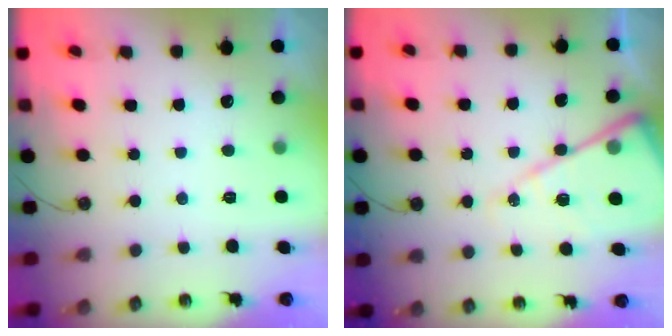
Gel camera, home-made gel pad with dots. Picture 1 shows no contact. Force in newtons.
{"total": 16.2, "press": 16.1, "slide": 1.5}